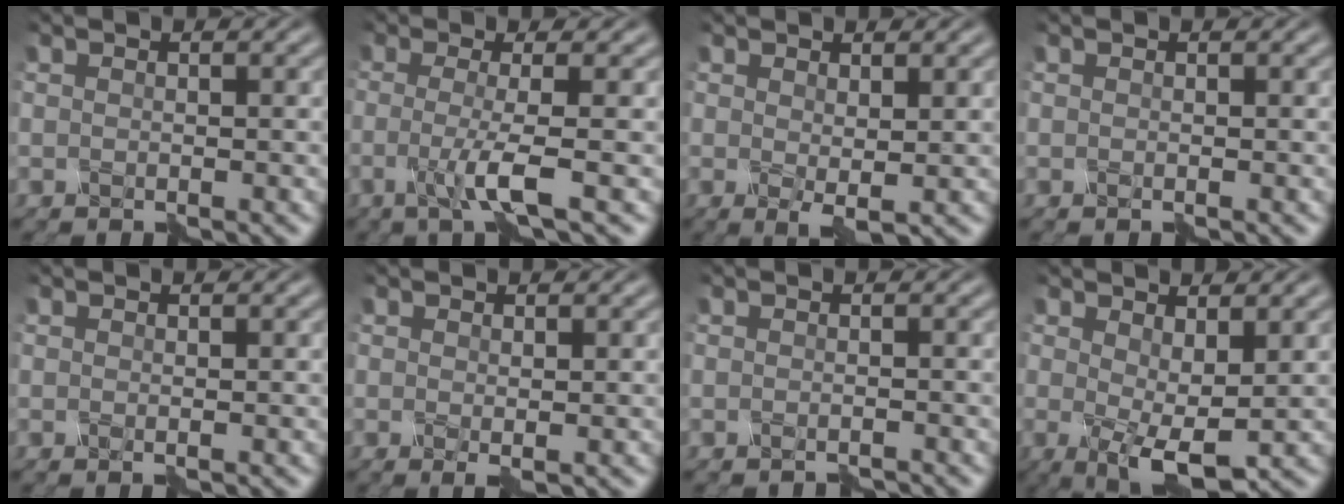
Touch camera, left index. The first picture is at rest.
{"total": 4.0, "force": [-1.0, 0.9, 3.7], "torque": [-0.071, -0.011, -0.025]}
{"total": 1.6, "force": [0.5, 0.4, 1.4], "torque": [-0.027, -0.011, 0.014]}
{"total": 0.0}
{"total": 0.0}
{"total": 0.7, "force": [0.2, 0.1, 0.7], "torque": [-0.013, -0.006, 0.007]}
{"total": 0.8, "force": [-0.8, -0.1, 0.1], "torque": [0.000, -0.011, -0.015]}
{"total": 4.5, "force": [0.1, 1.9, 4.1], "torque": [-0.074, -0.009, 0.004]}